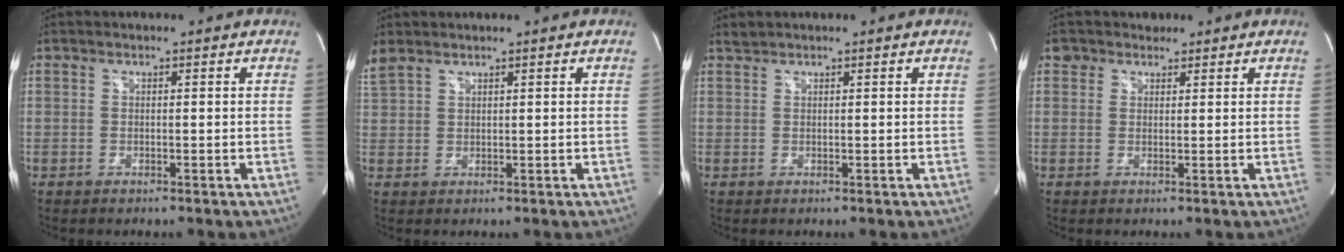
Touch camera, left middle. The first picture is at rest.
{"total": 3.4, "force": [2.9, 1.2, 1.3], "torque": [-0.052, 0.023, 0.071]}
{"total": 0.8, "force": [0.8, -0.1, -0.1], "torque": [-0.007, 0.006, 0.020]}
{"total": 2.2, "force": [1.5, 1.6, -0.2], "torque": [0.008, 0.010, 0.019]}